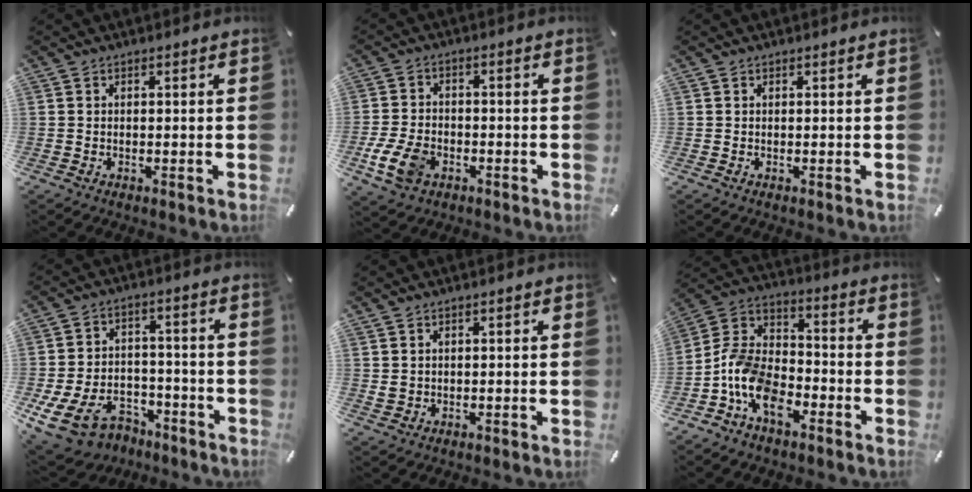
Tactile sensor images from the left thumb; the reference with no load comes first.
{"total": 8.4, "force": [-3.5, 5.8, 5.1], "torque": [-0.114, 0.006, -0.065]}
{"total": 0.0}
{"total": 12.7, "force": [-7.1, 8.4, 6.3], "torque": [-0.119, 0.051, -0.119]}
{"total": 1.7, "force": [0.2, 1.7, 0.2], "torque": [-0.006, 0.006, 0.000]}
{"total": 11.7, "force": [-6.8, 7.2, 6.3], "torque": [-0.146, 0.022, -0.134]}